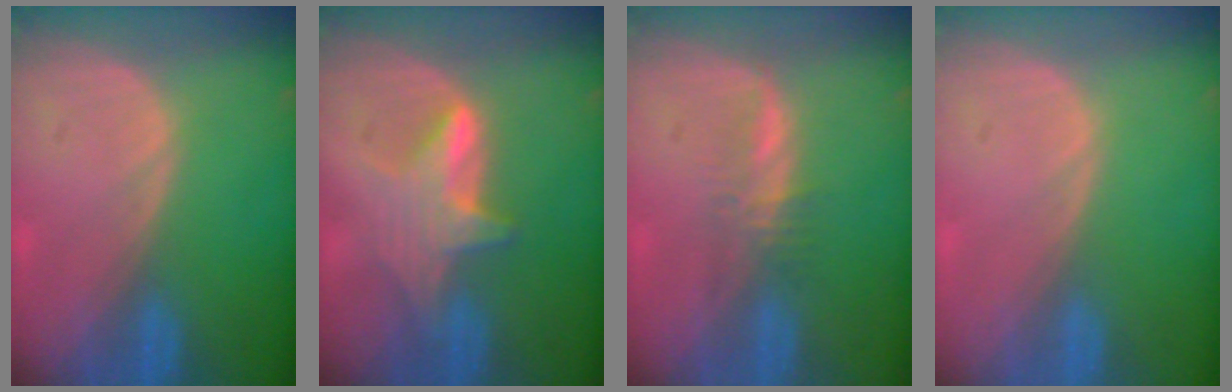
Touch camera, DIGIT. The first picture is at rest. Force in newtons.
{"total": 5.8, "press": 5.7, "slide": 0.9}
{"total": 2.8, "press": 2.7, "slide": 0.5}
{"total": 0.0}